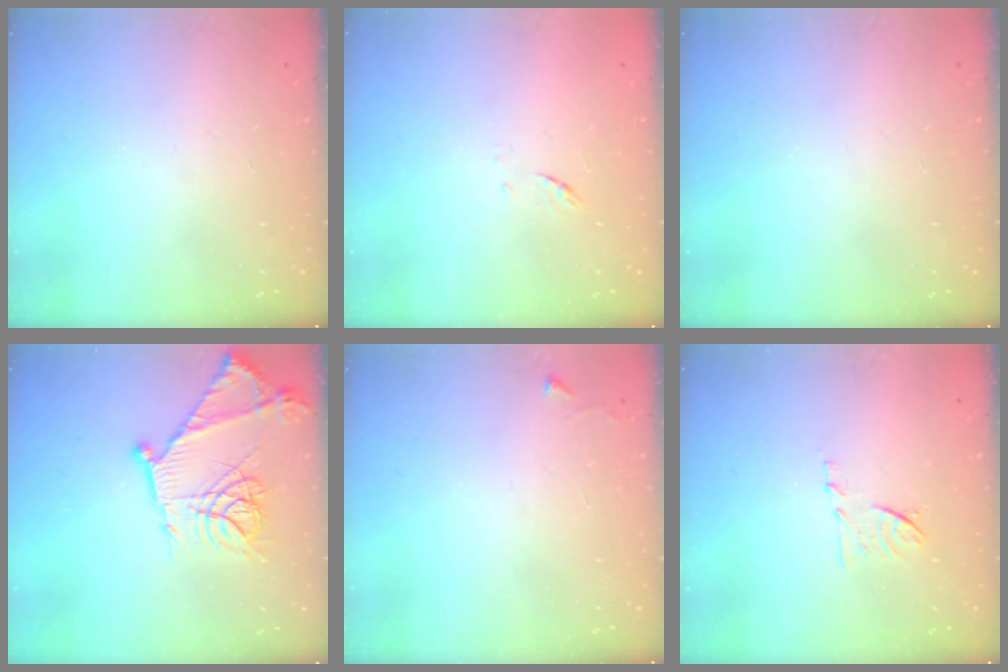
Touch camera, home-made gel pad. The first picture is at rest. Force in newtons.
{"total": 4.8, "press": 4.6, "slide": 1.3}
{"total": 0.0}
{"total": 16.5, "press": 16.4, "slide": 1.1}
{"total": 2.3, "press": 2.3, "slide": 0.4}
{"total": 6.9, "press": 6.8, "slide": 1.0}